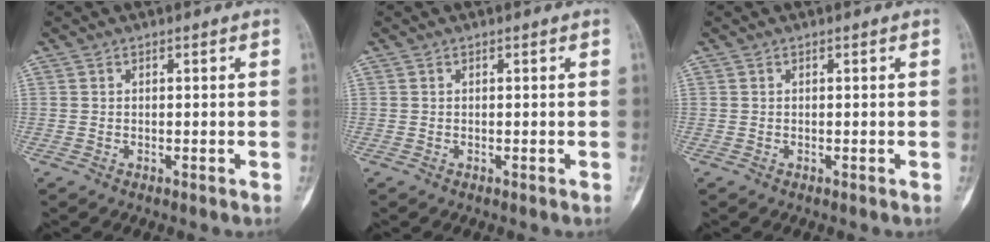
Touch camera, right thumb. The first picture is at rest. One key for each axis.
{"total": 0.0}
{"total": 0.0}